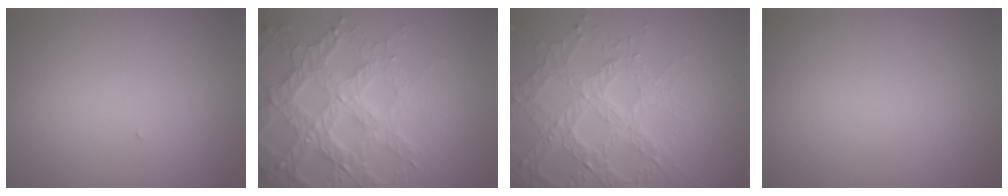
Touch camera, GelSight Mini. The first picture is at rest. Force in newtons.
{"total": 6.9, "press": 6.7, "slide": 1.7}
{"total": 7.0, "press": 5.2, "slide": 4.6}
{"total": 0.0}